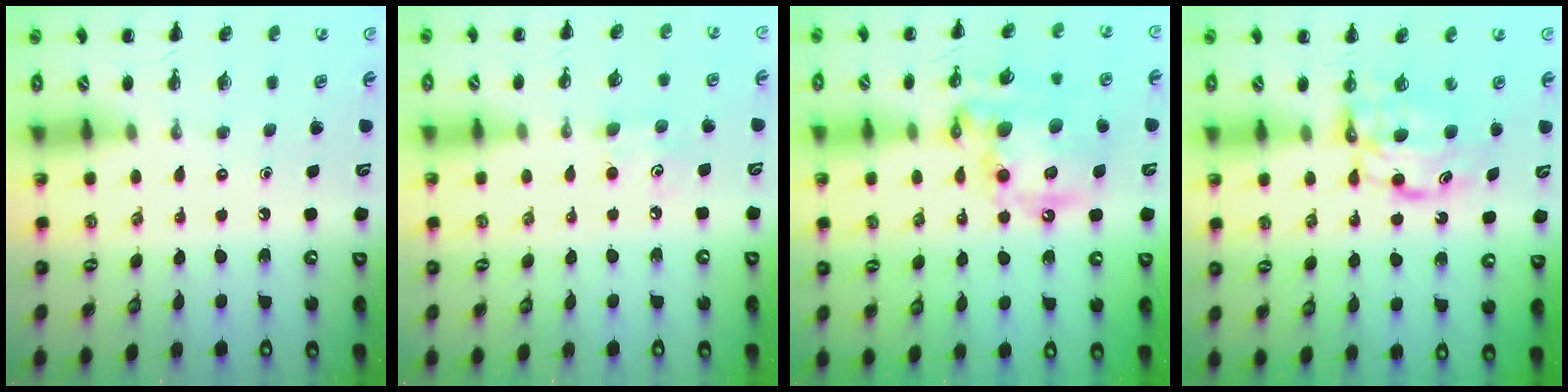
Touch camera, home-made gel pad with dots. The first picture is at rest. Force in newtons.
{"total": 5.0, "press": 4.9, "slide": 1.0}
{"total": 17.5, "press": 17.1, "slide": 3.7}
{"total": 6.8, "press": 6.8, "slide": 0.6}